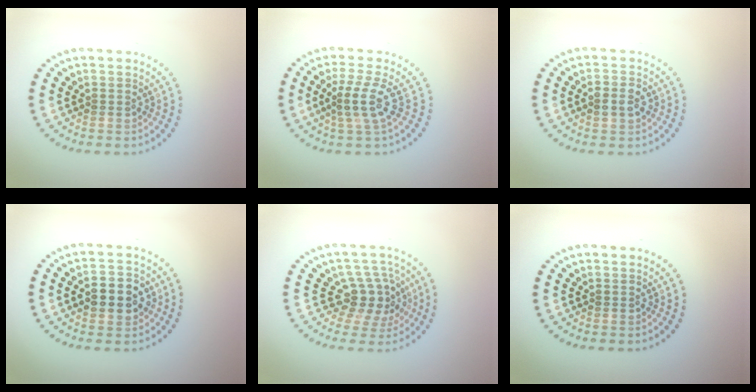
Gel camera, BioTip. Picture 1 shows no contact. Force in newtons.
{"total": 3.0, "press": 2.3, "slide": 2.0}
{"total": 2.0, "press": 1.9, "slide": 0.3}
{"total": 4.3, "press": 4.3, "slide": 0.3}
{"total": 3.9, "press": 3.3, "slide": 2.1}
{"total": 0.0}